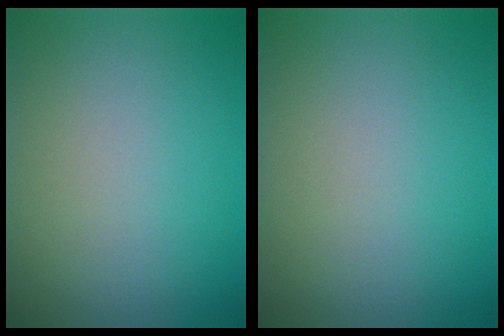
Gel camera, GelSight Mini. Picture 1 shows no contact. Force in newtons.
{"total": 0.0}